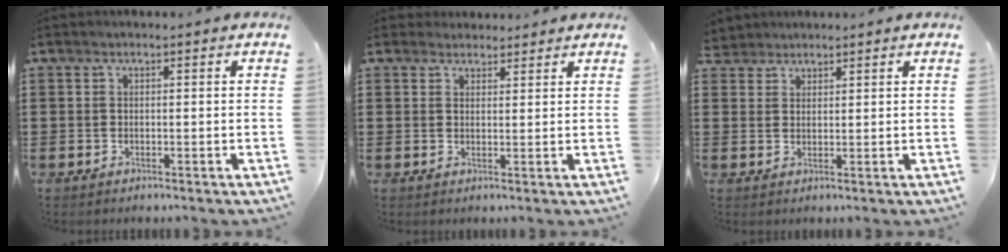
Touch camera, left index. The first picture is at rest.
{"total": 2.4, "force": [2.2, 0.9, 0.0], "torque": [-0.006, 0.002, 0.043]}
{"total": 2.4, "force": [2.1, 1.0, -0.3], "torque": [-0.005, 0.005, 0.042]}